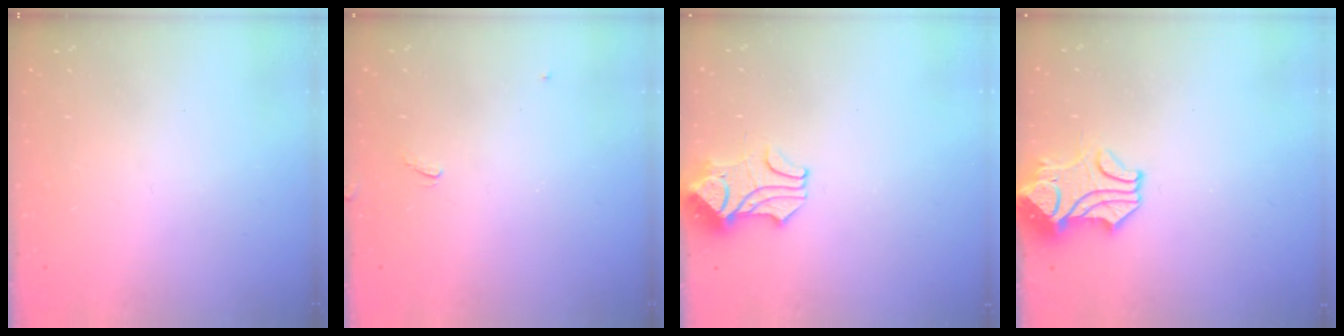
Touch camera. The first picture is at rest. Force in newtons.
{"total": 3.3, "press": 3.3, "slide": 0.5}
{"total": 2.0, "press": 1.7, "slide": 1.1}
{"total": 2.0, "press": 1.6, "slide": 1.1}